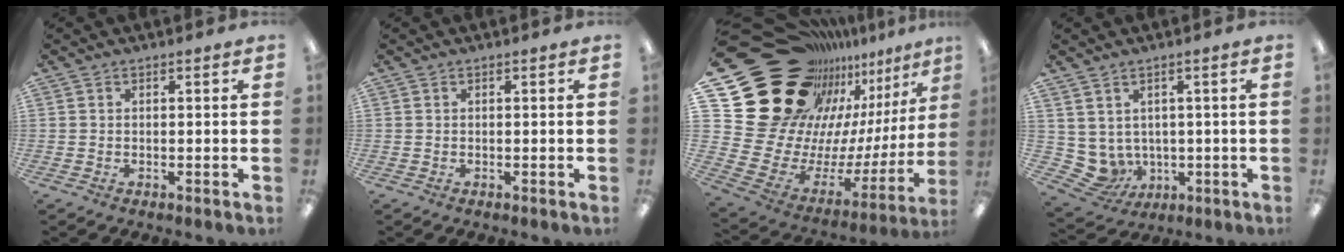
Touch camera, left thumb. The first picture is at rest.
{"total": 0.0}
{"total": 30.8, "force": [17.7, 20.4, 14.7], "torque": [-0.216, -0.177, 0.396]}
{"total": 5.2, "force": [1.1, 5.0, 1.1], "torque": [-0.051, -0.023, 0.029]}